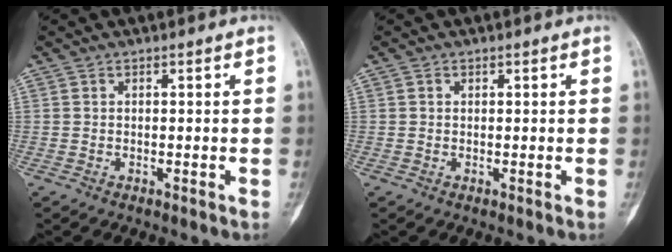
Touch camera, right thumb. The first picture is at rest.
{"total": 0.0}